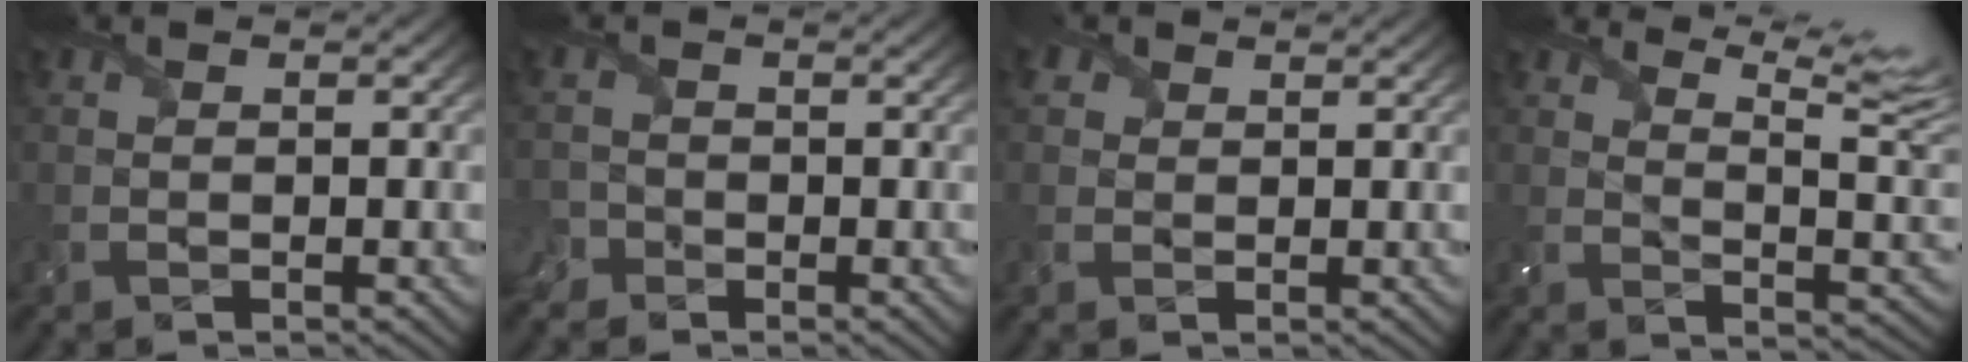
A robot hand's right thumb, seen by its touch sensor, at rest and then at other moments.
{"total": 2.6, "force": [-2.0, 1.6, 0.3], "torque": [-0.011, -0.006, -0.051]}
{"total": 1.8, "force": [0.9, 1.5, 0.4], "torque": [-0.013, 0.006, 0.020]}
{"total": 10.3, "force": [7.4, 2.8, 6.7], "torque": [-0.119, 0.006, 0.101]}